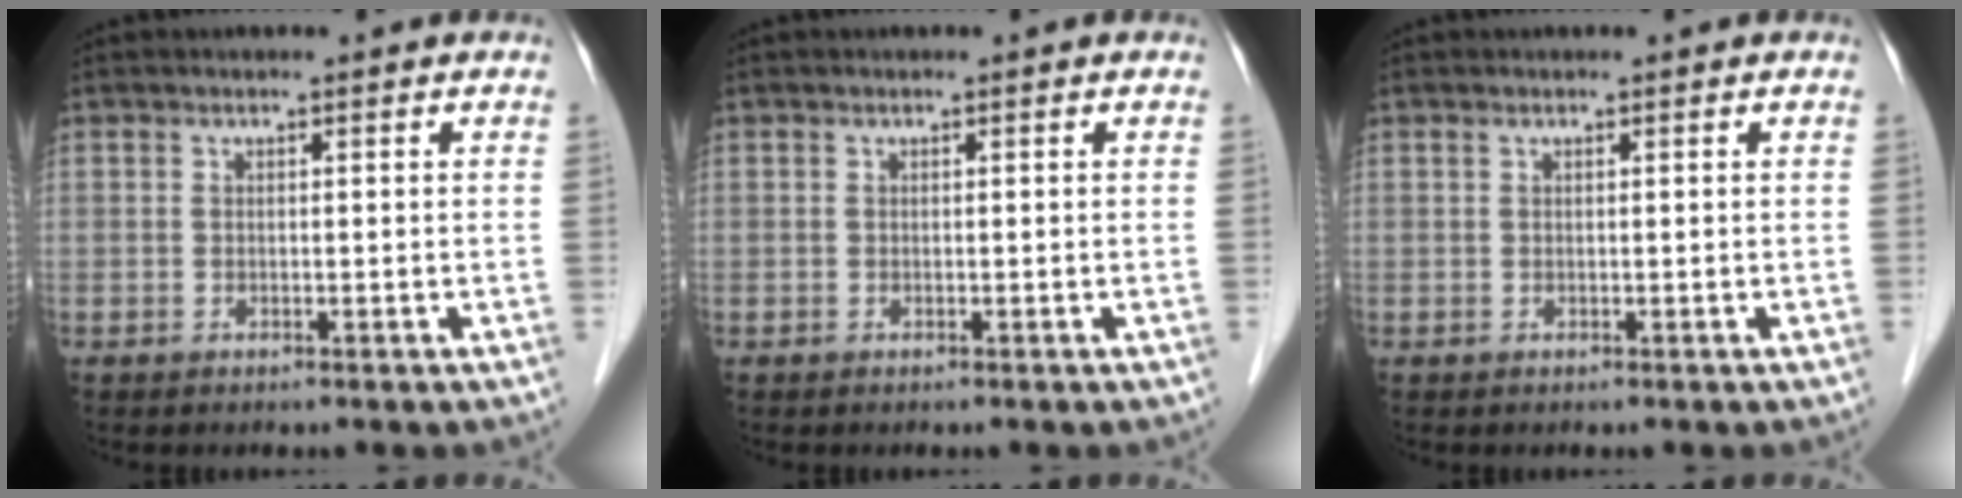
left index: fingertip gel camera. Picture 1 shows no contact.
{"total": 0.0}
{"total": 0.0}